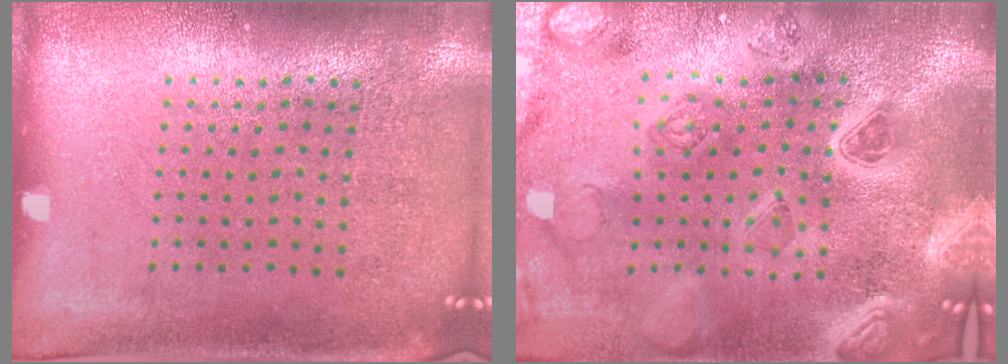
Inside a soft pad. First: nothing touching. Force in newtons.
{"total": 5.1, "press": 4.3, "slide": 2.6}